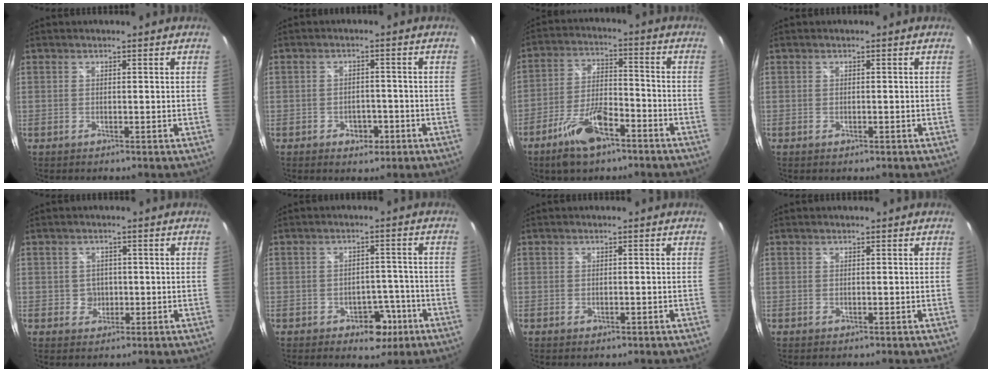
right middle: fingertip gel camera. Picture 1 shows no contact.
{"total": 4.0, "force": [-2.1, 2.8, 1.9], "torque": [-0.040, 0.001, -0.023]}
{"total": 11.2, "force": [-7.3, 4.1, 7.4], "torque": [-0.154, -0.002, -0.128]}
{"total": 0.5, "force": [-0.3, 0.4, 0.2], "torque": [-0.003, -0.003, -0.007]}
{"total": 2.8, "force": [-0.4, 2.7, 0.5], "torque": [-0.006, 0.003, -0.003]}
{"total": 5.8, "force": [-3.1, 4.1, 2.7], "torque": [-0.048, 0.013, -0.028]}
{"total": 1.2, "force": [-0.6, 0.8, 0.7], "torque": [-0.010, -0.004, -0.011]}
{"total": 0.0}